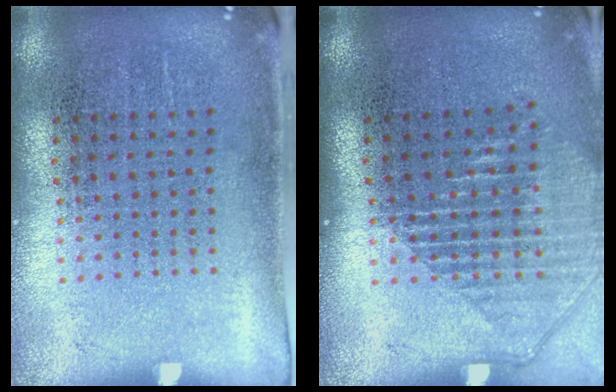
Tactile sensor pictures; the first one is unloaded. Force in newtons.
{"total": 1.3, "press": 1.2, "slide": 0.6}